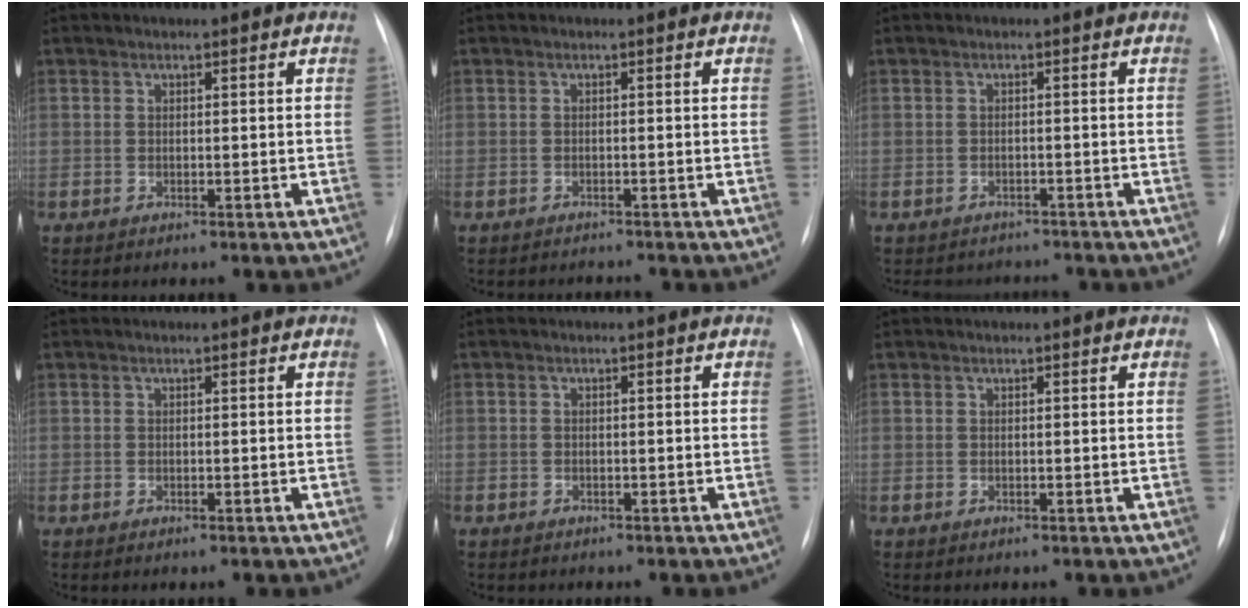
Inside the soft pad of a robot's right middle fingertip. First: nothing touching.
{"total": 2.9, "force": [-2.8, 0.0, 0.4], "torque": [0.002, -0.006, -0.035]}
{"total": 5.7, "force": [-5.4, 1.9, 0.6], "torque": [-0.004, 0.001, -0.064]}
{"total": 0.8, "force": [-0.6, 0.2, 0.6], "torque": [-0.008, -0.002, -0.005]}
{"total": 0.9, "force": [-0.6, 0.7, 0.1], "torque": [-0.007, 0.003, -0.009]}
{"total": 0.0}